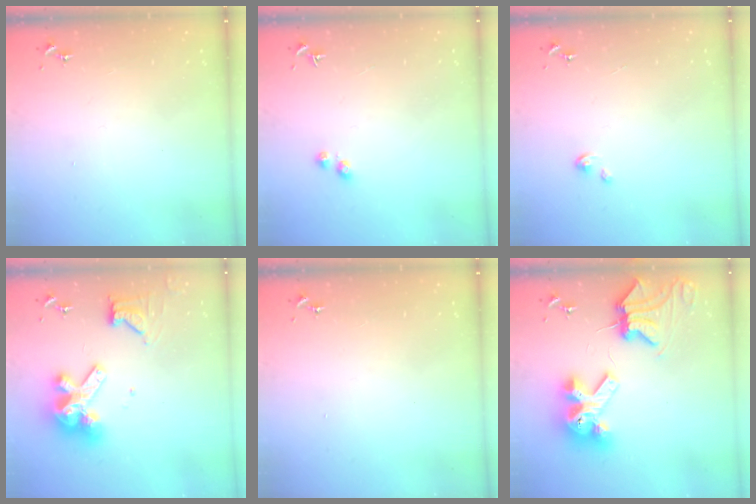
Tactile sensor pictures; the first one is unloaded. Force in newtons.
{"total": 2.8, "press": 2.7, "slide": 0.7}
{"total": 1.8, "press": 1.8, "slide": 0.2}
{"total": 15.0, "press": 14.8, "slide": 1.9}
{"total": 0.0}
{"total": 13.1, "press": 13.0, "slide": 1.7}